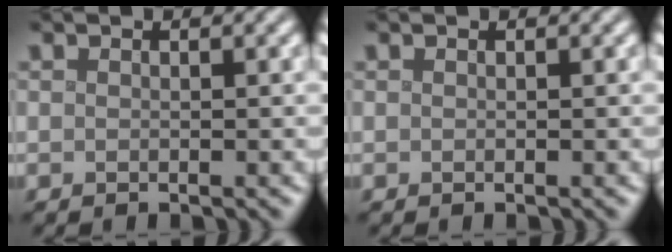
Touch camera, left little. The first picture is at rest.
{"total": 0.0}